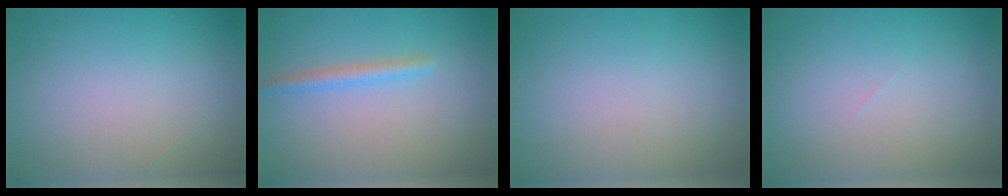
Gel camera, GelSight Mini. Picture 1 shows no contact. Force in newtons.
{"total": 1.7, "press": 1.7, "slide": 0.1}
{"total": 0.0}
{"total": 0.0}